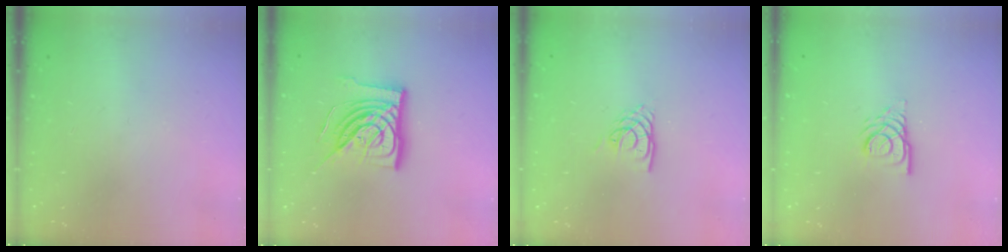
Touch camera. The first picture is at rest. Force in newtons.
{"total": 15.7, "press": 15.7, "slide": 1.5}
{"total": 4.5, "press": 4.5, "slide": 0.4}
{"total": 5.7, "press": 5.7, "slide": 0.6}